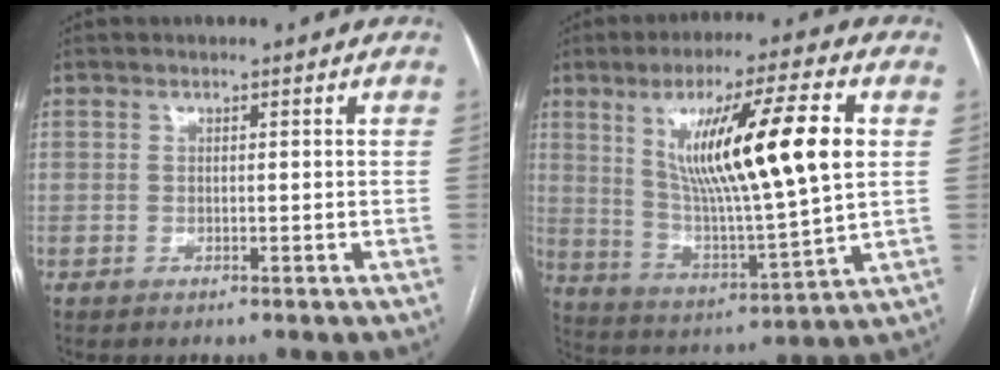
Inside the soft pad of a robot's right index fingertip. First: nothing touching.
{"total": 19.5, "force": [5.2, 1.4, 18.7], "torque": [-0.321, -0.003, 0.085]}